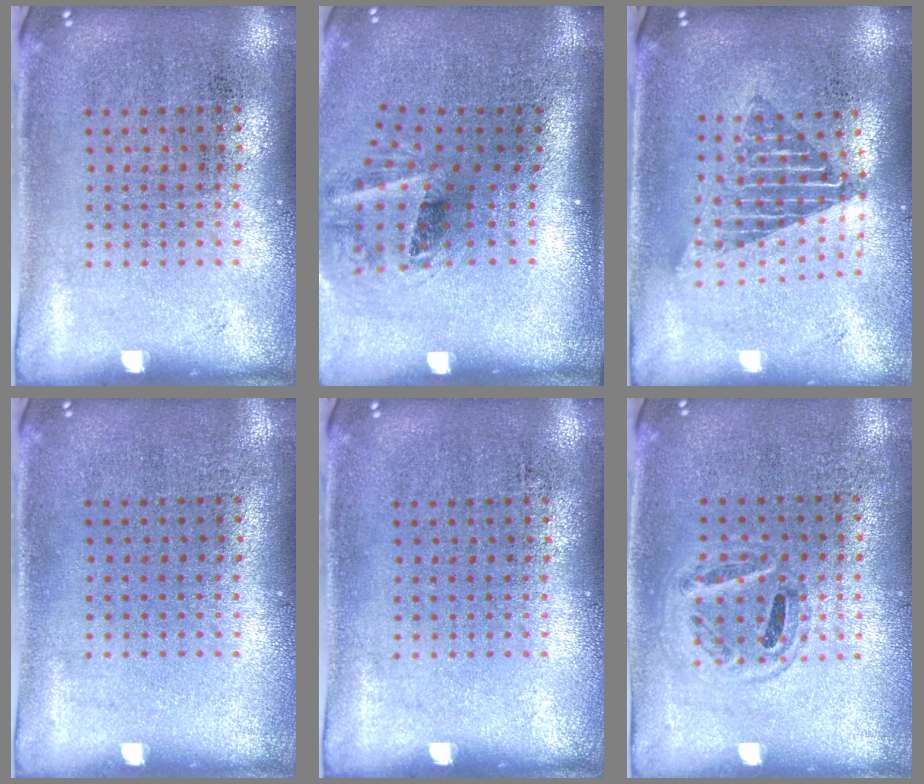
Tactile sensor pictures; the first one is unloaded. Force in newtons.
{"total": 1.6, "press": 1.2, "slide": 1.0}
{"total": 1.7, "press": 1.4, "slide": 1.0}
{"total": 0.0}
{"total": 0.0}
{"total": 0.8, "press": 0.8, "slide": 0.2}